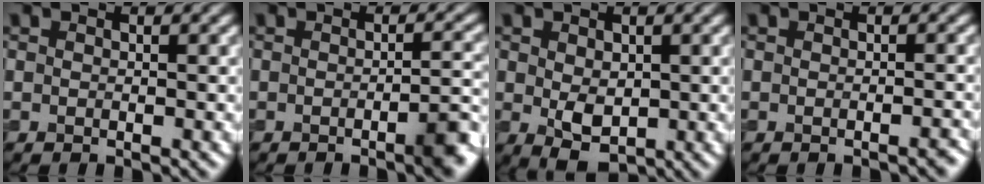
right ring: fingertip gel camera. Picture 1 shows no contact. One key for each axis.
{"total": 3.2, "fx": -1.3, "fy": 0.7, "fz": 2.8, "tx": -0.032, "ty": 0.003, "tz": -0.027}
{"total": 3.1, "fx": 0.0, "fy": 2.0, "fz": 2.4, "tx": -0.043, "ty": -0.002, "tz": 0.007}
{"total": 1.0, "fx": -0.7, "fy": 0.2, "fz": 0.6, "tx": -0.005, "ty": 0.001, "tz": -0.011}